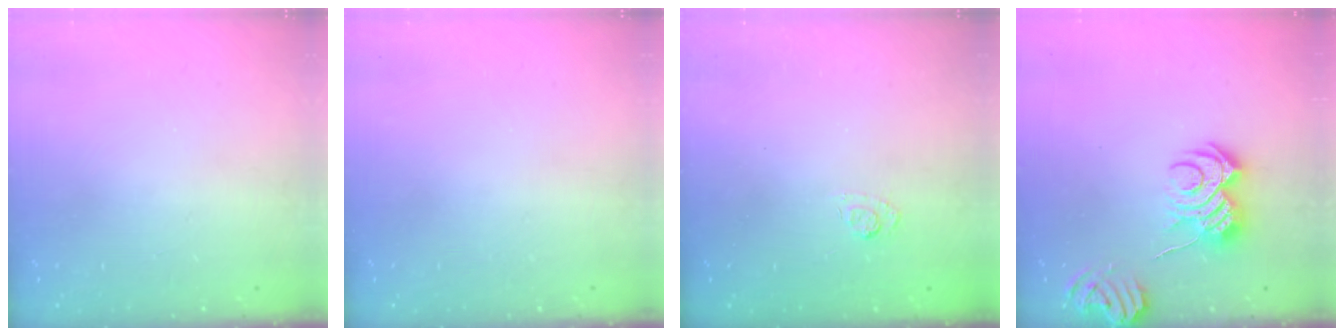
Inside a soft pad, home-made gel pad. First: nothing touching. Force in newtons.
{"total": 0.0}
{"total": 2.7, "press": 2.3, "slide": 1.5}
{"total": 9.0, "press": 9.0, "slide": 1.0}